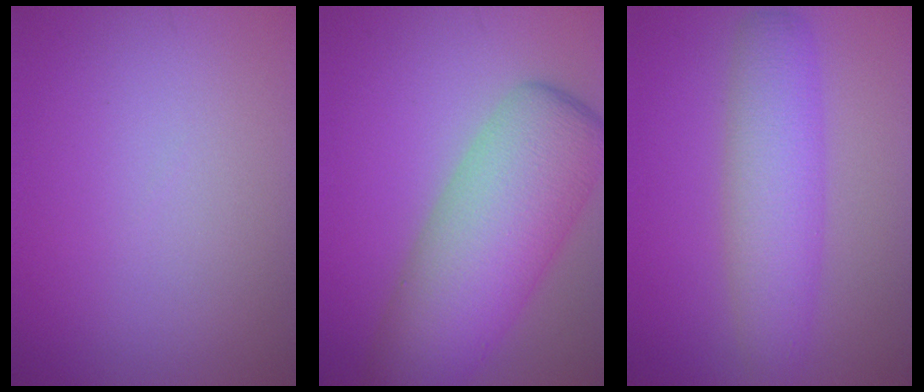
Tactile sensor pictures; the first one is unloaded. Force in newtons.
{"total": 10.3, "press": 10.3, "slide": 0.4}
{"total": 5.5, "press": 5.5, "slide": 0.2}